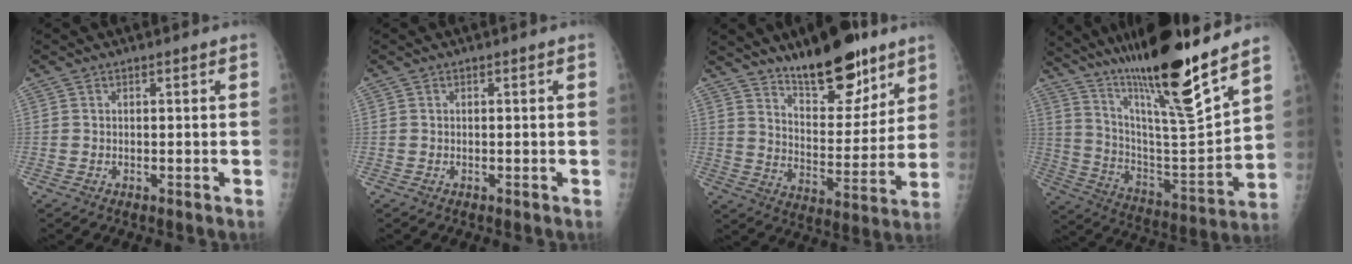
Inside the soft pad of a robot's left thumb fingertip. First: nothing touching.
{"total": 0.0}
{"total": 16.6, "force": [12.0, 6.3, 9.6], "torque": [-0.095, -0.086, 0.195]}
{"total": 25.1, "force": [19.2, 1.9, 16.0], "torque": [-0.248, -0.091, 0.329]}